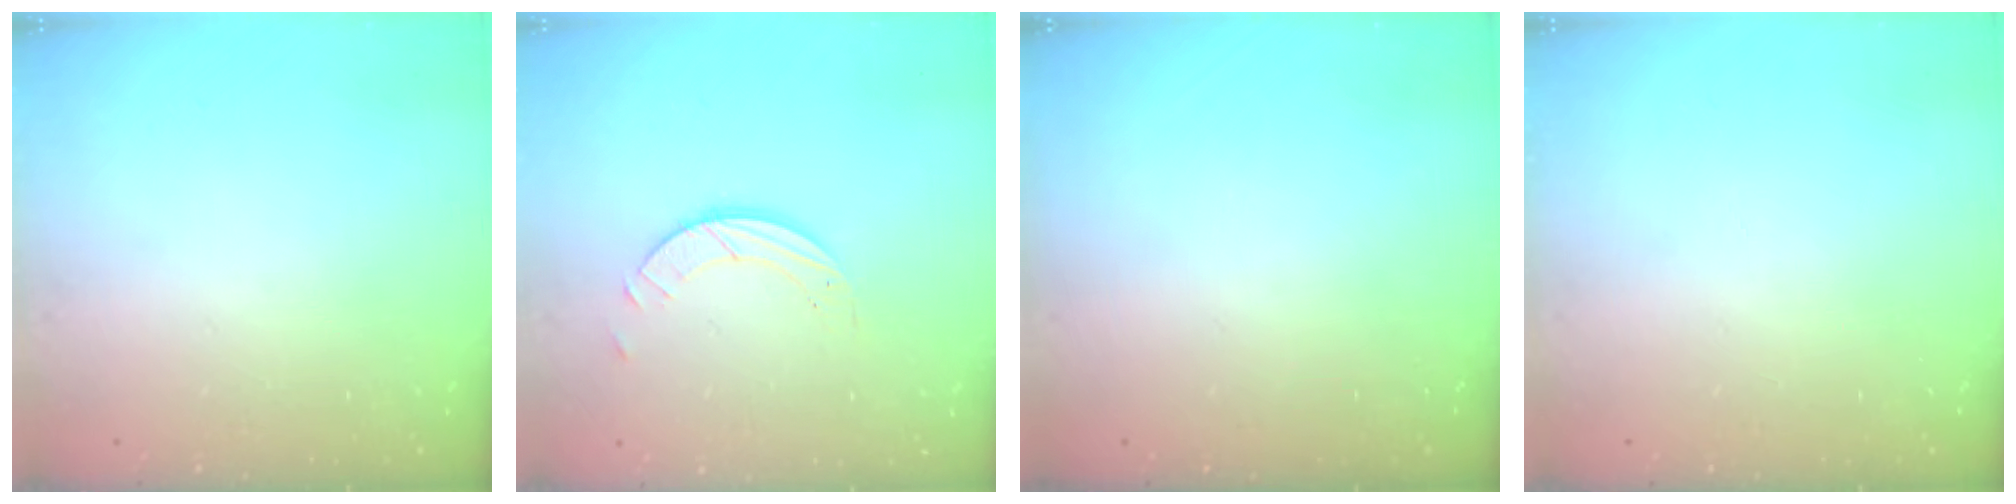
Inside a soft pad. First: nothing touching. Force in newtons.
{"total": 3.9, "press": 3.9, "slide": 0.1}
{"total": 0.0}
{"total": 0.0}